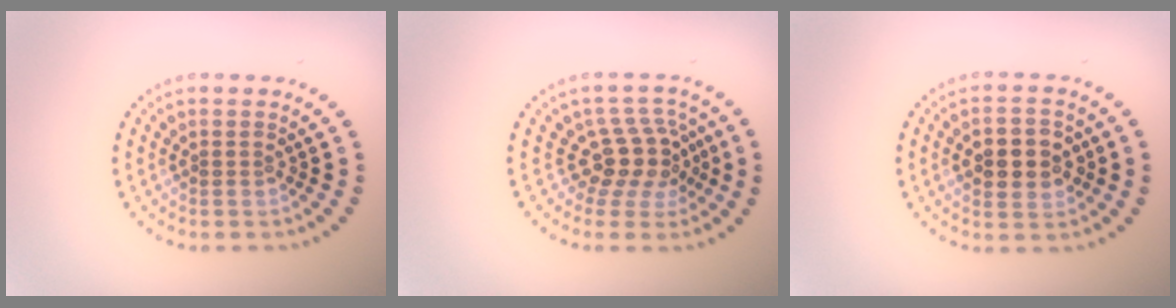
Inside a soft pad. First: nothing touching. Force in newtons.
{"total": 3.8, "press": 2.8, "slide": 2.5}
{"total": 4.0, "press": 4.0, "slide": 0.2}